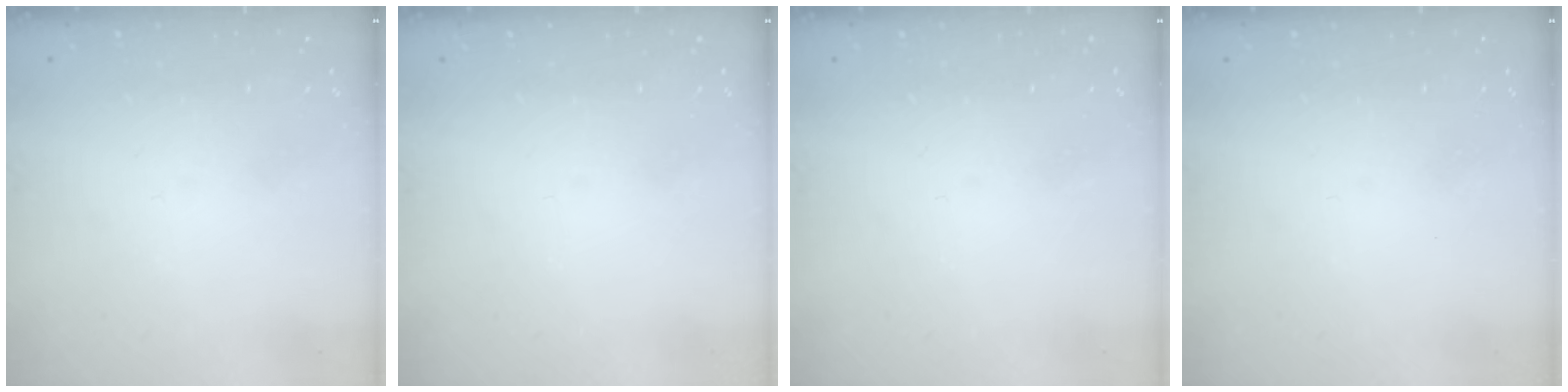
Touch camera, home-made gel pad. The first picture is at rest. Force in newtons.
{"total": 0.0}
{"total": 0.0}
{"total": 0.0}